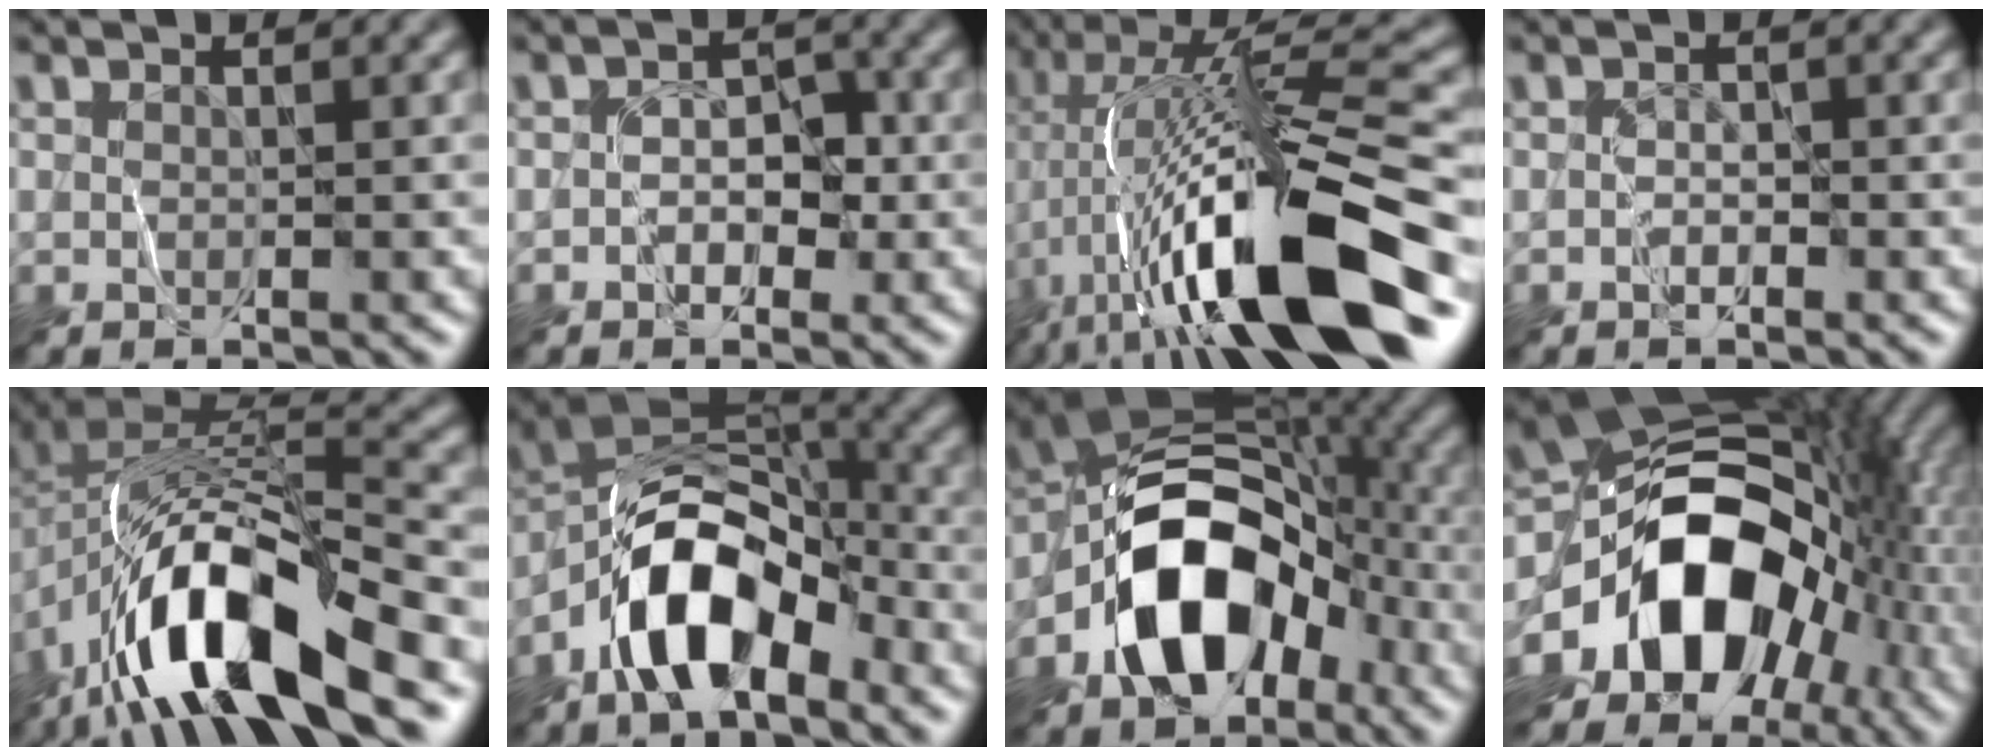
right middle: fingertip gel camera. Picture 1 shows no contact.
{"total": 2.4, "force": [-0.9, 1.7, 1.4], "torque": [-0.013, 0.004, -0.016]}
{"total": 15.9, "force": [-4.2, 4.5, 14.7], "torque": [-0.248, 0.016, -0.069]}
{"total": 1.1, "force": [-0.6, 0.7, 0.5], "torque": [-0.008, 0.003, -0.012]}
{"total": 13.4, "force": [-6.7, 5.2, 10.4], "torque": [-0.191, 0.000, -0.121]}
{"total": 9.7, "force": [-4.9, 4.9, 6.8], "torque": [-0.112, 0.017, -0.098]}
{"total": 11.9, "force": [-4.8, 7.7, 7.7], "torque": [-0.123, 0.007, -0.092]}
{"total": 18.1, "force": [-4.7, 13.0, 11.7], "torque": [-0.177, -0.021, -0.073]}